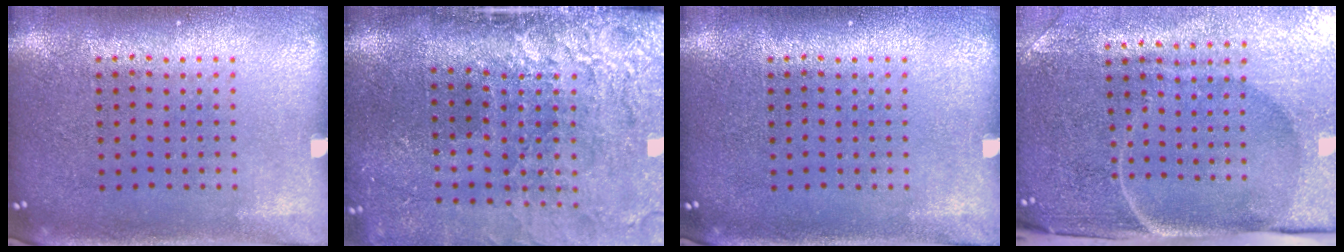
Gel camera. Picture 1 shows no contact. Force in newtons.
{"total": 4.6, "press": 3.7, "slide": 2.8}
{"total": 0.0}
{"total": 4.9, "press": 4.0, "slide": 2.8}